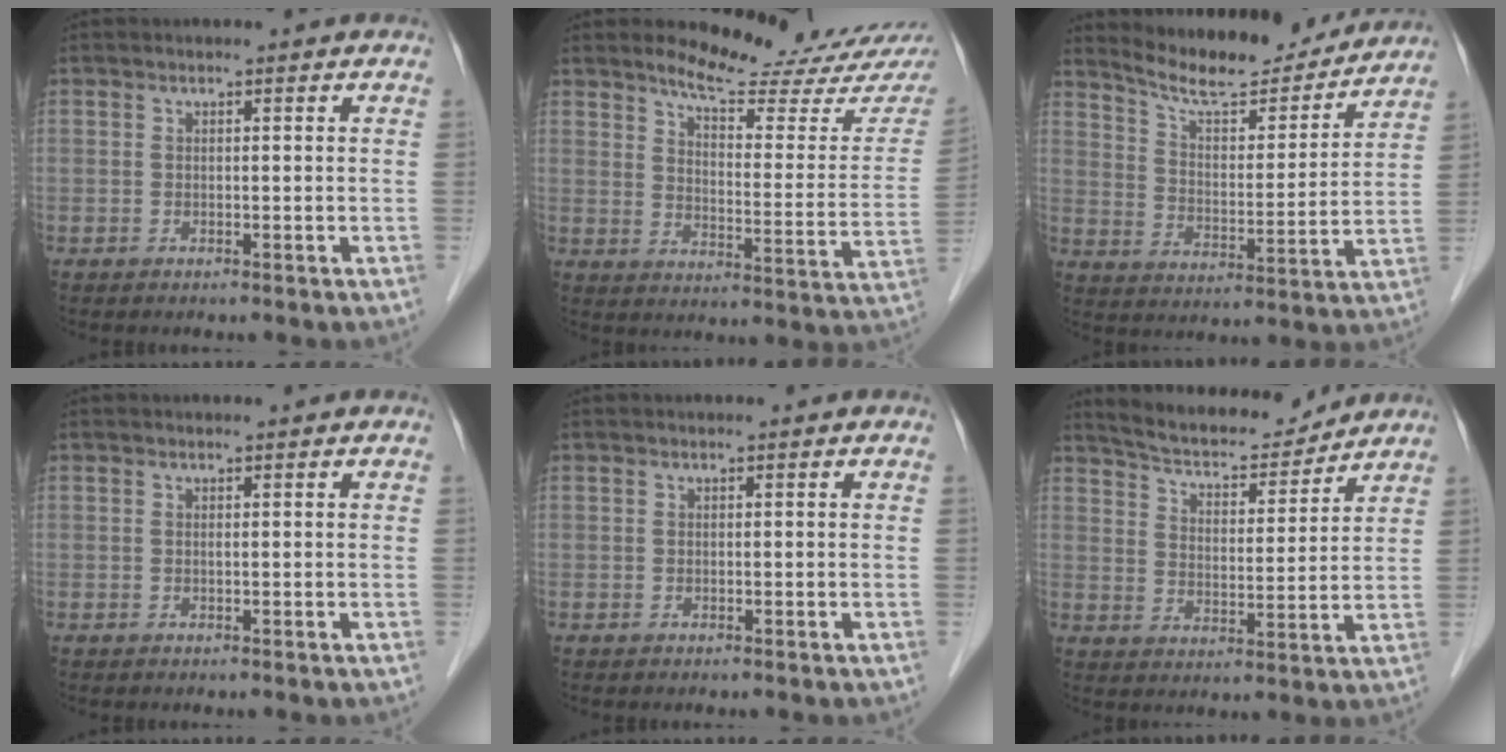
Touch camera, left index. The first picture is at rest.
{"total": 16.1, "force": [14.5, 1.6, 6.7], "torque": [-0.091, -0.069, 0.176]}
{"total": 15.1, "force": [14.3, 2.4, 4.3], "torque": [-0.069, -0.011, 0.215]}
{"total": 0.0}
{"total": 0.0}
{"total": 12.1, "force": [11.4, 2.1, 3.2], "torque": [-0.054, 0.001, 0.182]}